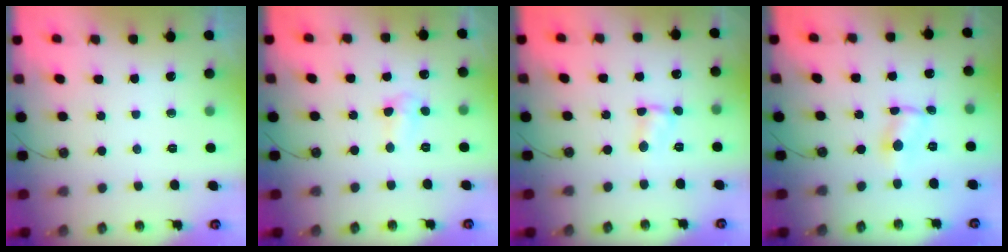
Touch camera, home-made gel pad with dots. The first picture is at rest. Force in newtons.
{"total": 3.4, "press": 3.4, "slide": 0.5}
{"total": 1.4, "press": 1.4, "slide": 0.2}
{"total": 1.5, "press": 1.5, "slide": 0.1}